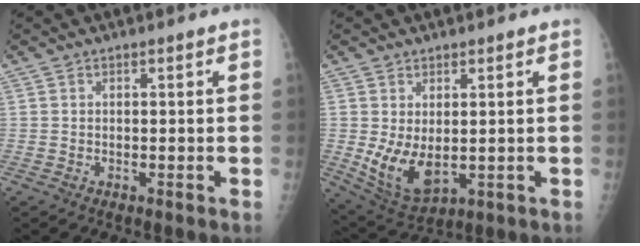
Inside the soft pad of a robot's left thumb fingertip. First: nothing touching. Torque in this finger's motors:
{"motor_torque": [-0.20, 0.67, 0.43, -0.36, 0.24]}